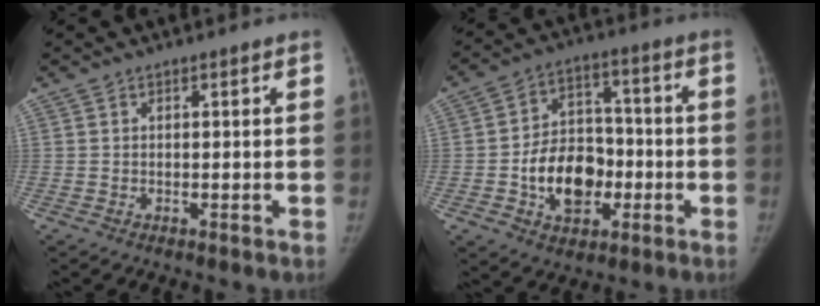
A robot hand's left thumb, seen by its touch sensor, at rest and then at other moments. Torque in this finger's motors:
{"motor_torque": [0.77, 2.13, 1.13, -0.56, 0.08]}